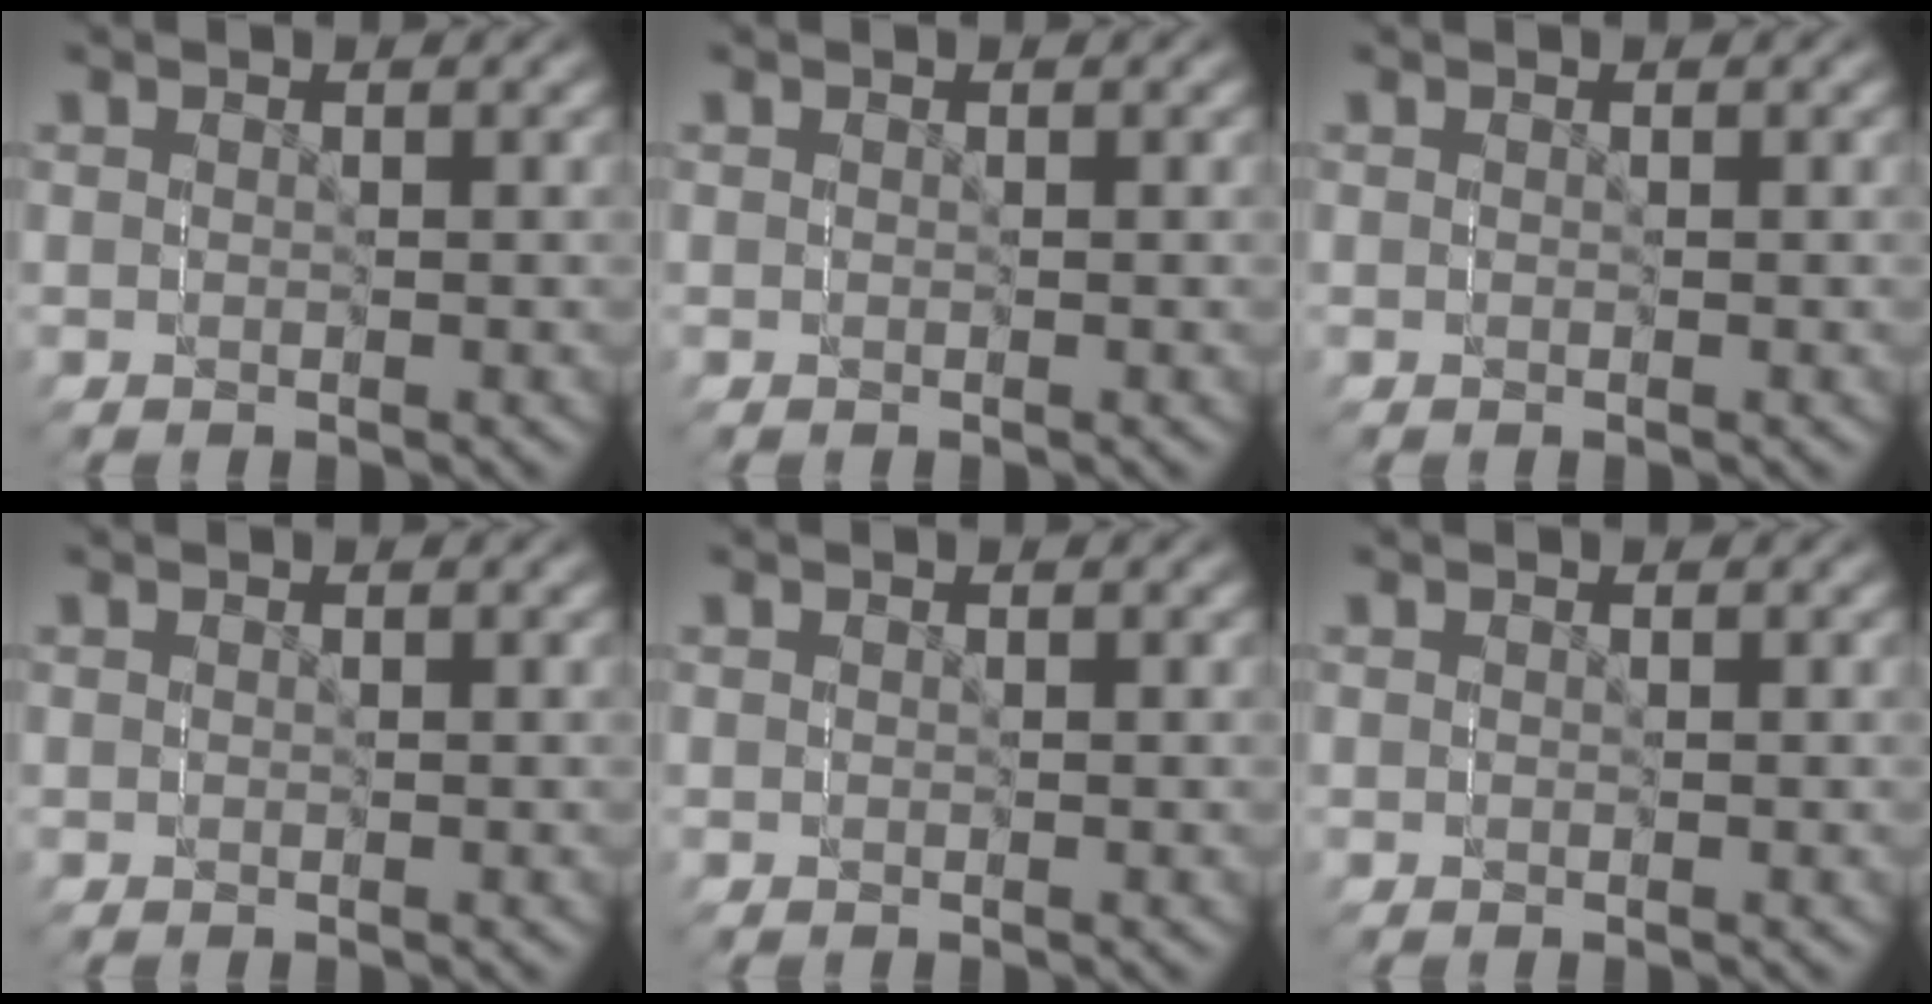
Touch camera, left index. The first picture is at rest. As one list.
[{"total": 0.0}, {"total": 0.0}, {"total": 0.0}, {"total": 0.0}, {"total": 0.0}]